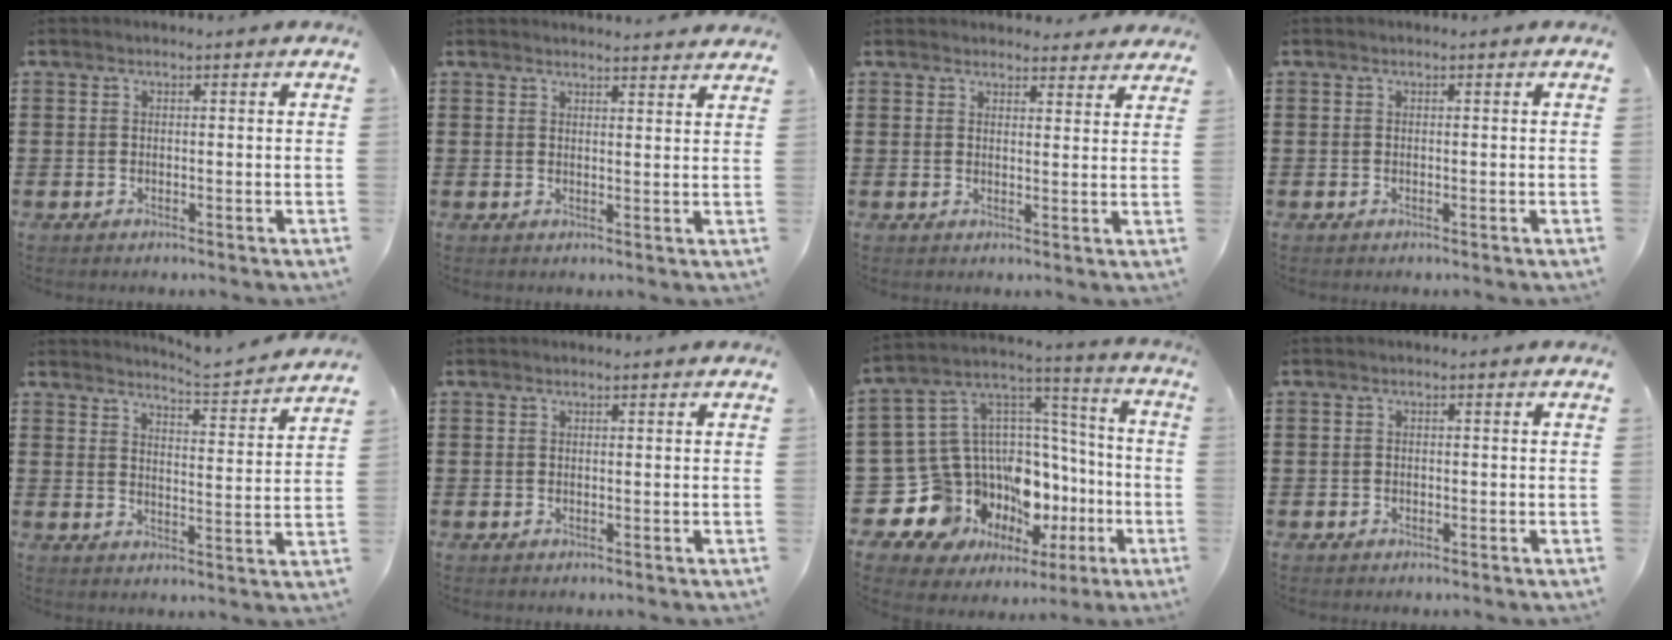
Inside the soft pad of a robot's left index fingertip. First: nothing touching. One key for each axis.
{"total": 2.3, "fx": 2.3, "fy": -0.2, "fz": 0.2, "tx": -0.001, "ty": -0.008, "tz": 0.043}
{"total": 2.9, "fx": 2.8, "fy": 0.6, "fz": 0.3, "tx": -0.004, "ty": -0.010, "tz": 0.052}
{"total": 0.0}
{"total": 4.1, "fx": 3.9, "fy": -0.8, "fz": 0.8, "tx": -0.026, "ty": -0.036, "tz": 0.062}
{"total": 0.0}
{"total": 16.7, "fx": -7.3, "fy": 12.8, "fz": 7.7, "tx": -0.199, "ty": -0.054, "tz": -0.073}
{"total": 0.6, "fx": -0.2, "fy": 0.6, "fz": 0.1, "tx": -0.006, "ty": 0.002, "tz": -0.006}